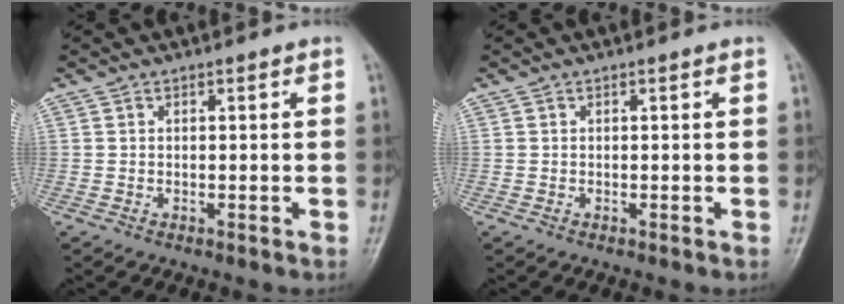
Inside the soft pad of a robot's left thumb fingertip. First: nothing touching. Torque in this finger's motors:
{"motor_torque": [0.00, 0.00, 0.00, -0.01, 0.00]}